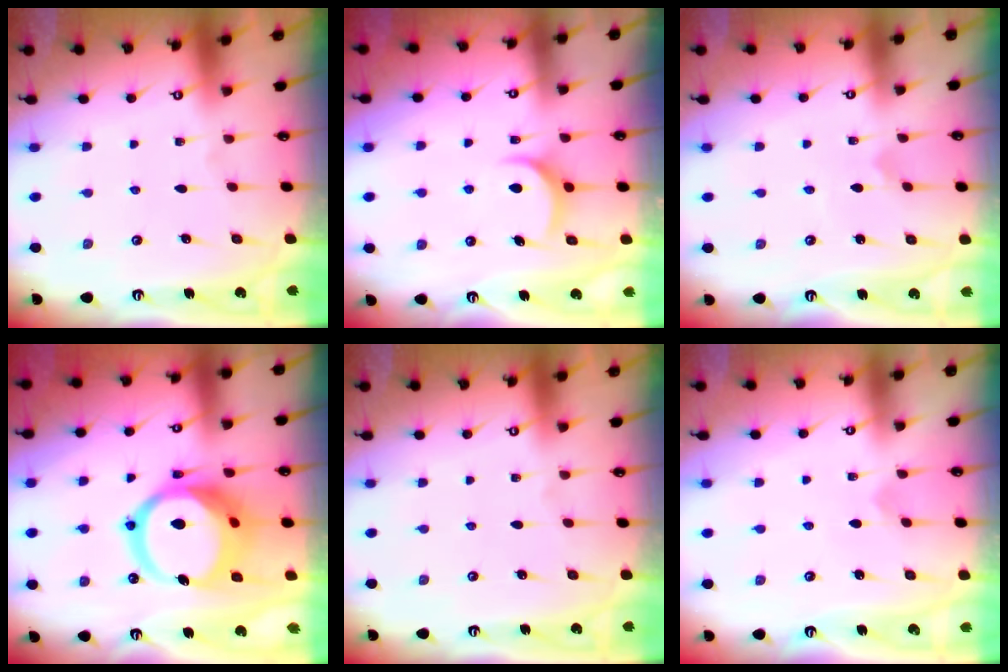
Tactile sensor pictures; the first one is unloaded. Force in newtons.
{"total": 7.9, "press": 7.9, "slide": 0.3}
{"total": 2.0, "press": 2.0, "slide": 0.2}
{"total": 17.2, "press": 17.0, "slide": 2.4}
{"total": 0.0}
{"total": 2.4, "press": 2.4, "slide": 0.3}